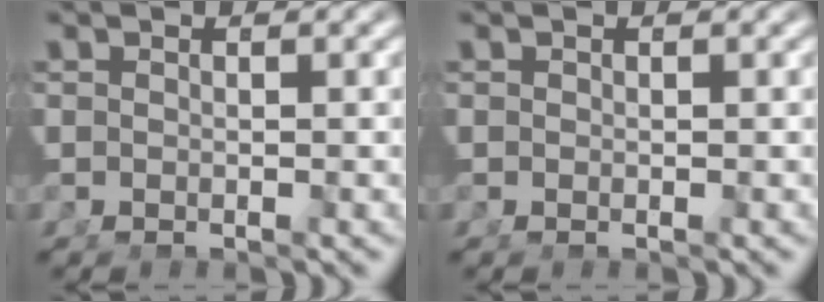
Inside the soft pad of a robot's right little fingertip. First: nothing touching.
{"total": 0.0}